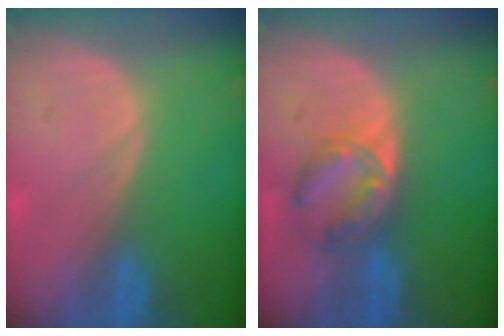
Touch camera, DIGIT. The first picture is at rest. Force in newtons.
{"total": 6.2, "press": 5.7, "slide": 2.5}